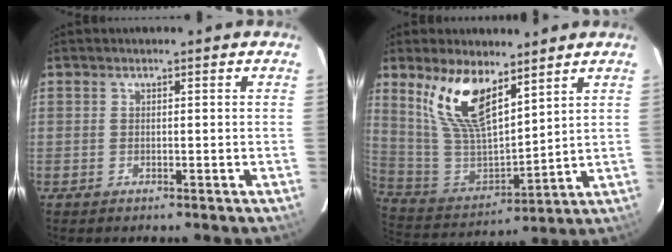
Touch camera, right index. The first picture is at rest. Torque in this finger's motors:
{"motor_torque": [1.15, 0.98, 0.66, 0.16]}